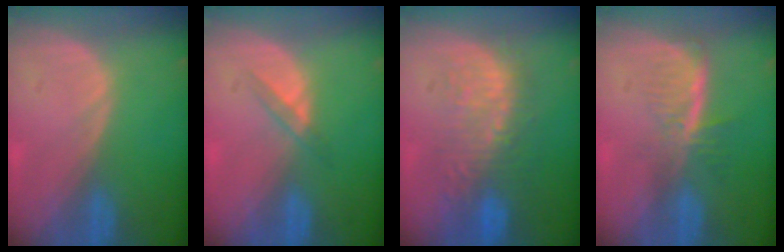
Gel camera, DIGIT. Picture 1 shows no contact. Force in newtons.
{"total": 2.3, "press": 2.0, "slide": 1.0}
{"total": 9.8, "press": 8.8, "slide": 4.2}
{"total": 6.0, "press": 5.2, "slide": 3.0}